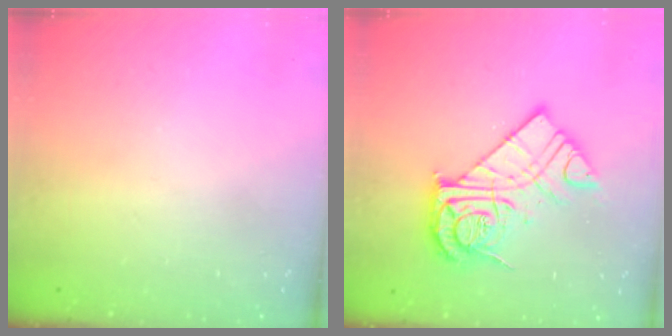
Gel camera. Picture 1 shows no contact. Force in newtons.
{"total": 15.8, "press": 15.7, "slide": 1.3}